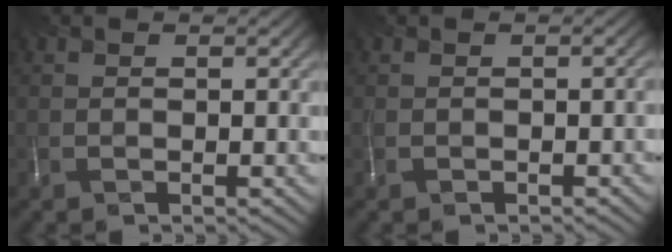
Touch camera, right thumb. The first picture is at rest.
{"total": 0.7, "force": [-0.5, 0.2, 0.5], "torque": [-0.007, 0.003, -0.011]}